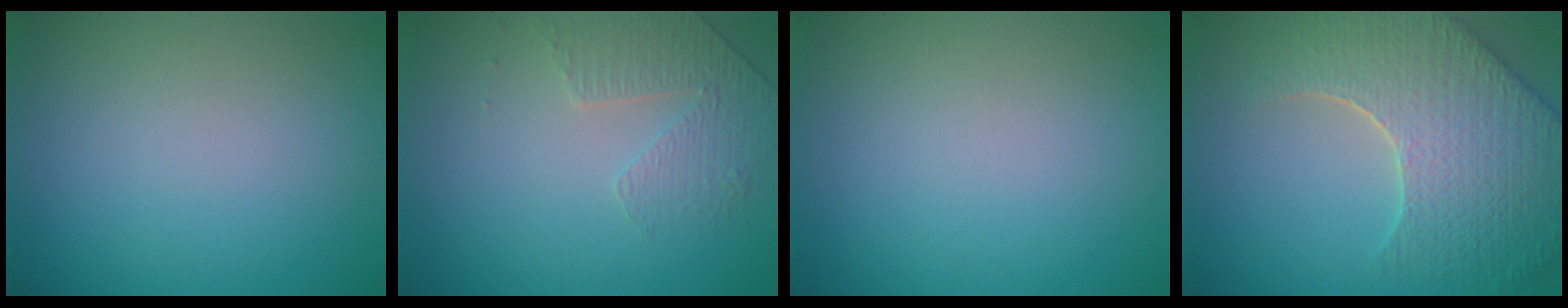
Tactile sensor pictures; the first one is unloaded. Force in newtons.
{"total": 1.8, "press": 1.4, "slide": 1.0}
{"total": 0.0}
{"total": 9.0, "press": 6.3, "slide": 6.4}